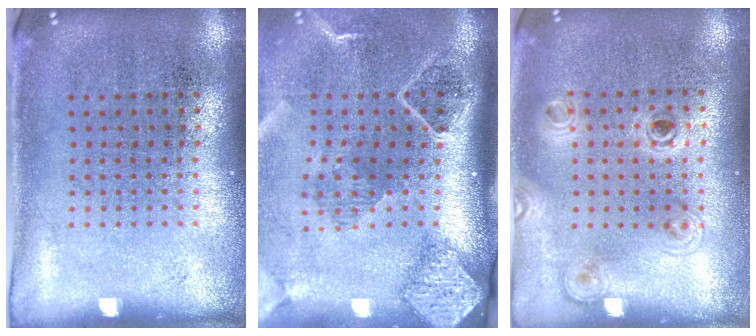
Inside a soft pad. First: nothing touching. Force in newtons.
{"total": 2.7, "press": 2.0, "slide": 1.8}
{"total": 1.2, "press": 1.2, "slide": 0.5}